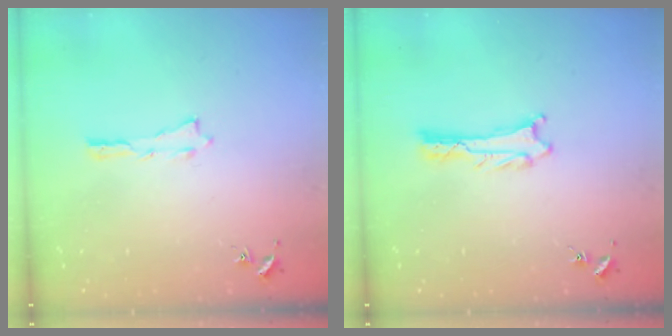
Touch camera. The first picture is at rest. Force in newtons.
{"total": 1.0, "press": 1.0, "slide": 0.1}